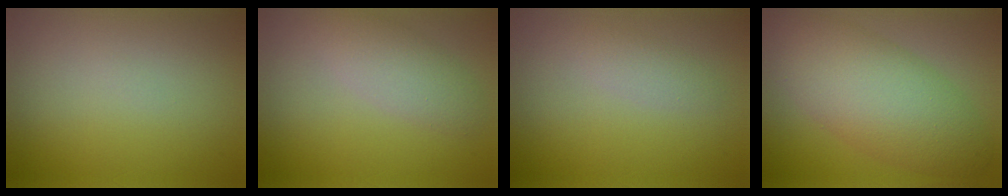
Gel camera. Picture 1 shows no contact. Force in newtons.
{"total": 2.9, "press": 2.9, "slide": 0.3}
{"total": 1.4, "press": 1.4, "slide": 0.1}
{"total": 7.8, "press": 7.8, "slide": 0.4}